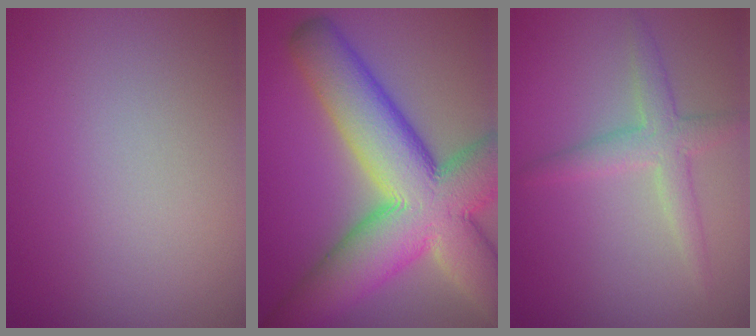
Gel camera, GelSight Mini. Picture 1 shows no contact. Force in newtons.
{"total": 14.6, "press": 14.6, "slide": 1.1}
{"total": 2.6, "press": 2.6, "slide": 0.1}